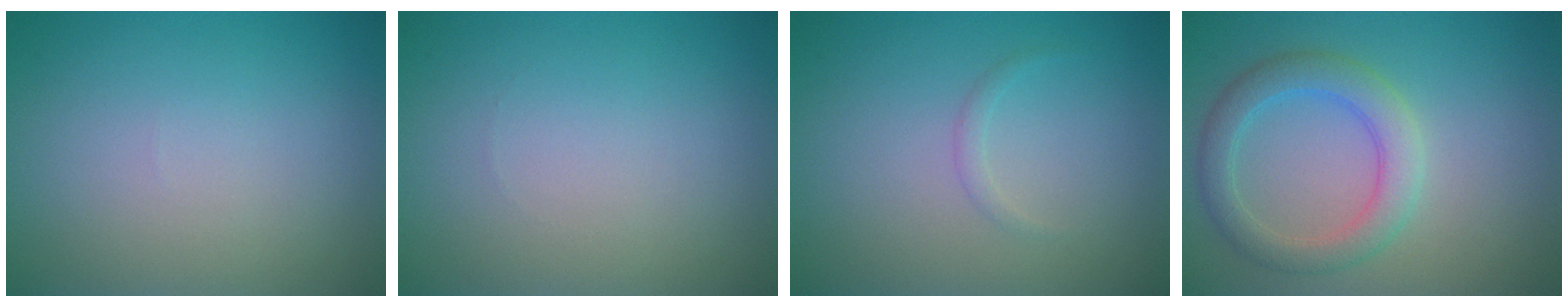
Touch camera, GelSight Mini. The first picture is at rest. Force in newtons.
{"total": 0.0}
{"total": 0.7, "press": 0.7, "slide": 0.0}
{"total": 3.7, "press": 3.7, "slide": 0.2}